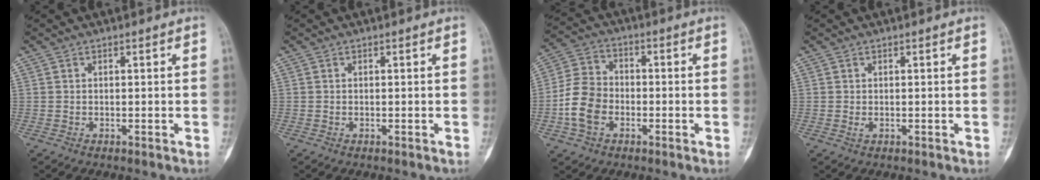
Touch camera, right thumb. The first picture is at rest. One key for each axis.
{"total": 0.0}
{"total": 9.4, "fx": -2.7, "fy": 7.0, "fz": 5.8, "tx": -0.109, "ty": 0.024, "tz": -0.059}
{"total": 0.6, "fx": -0.1, "fy": 0.4, "fz": 0.4, "tx": -0.008, "ty": -0.001, "tz": -0.001}